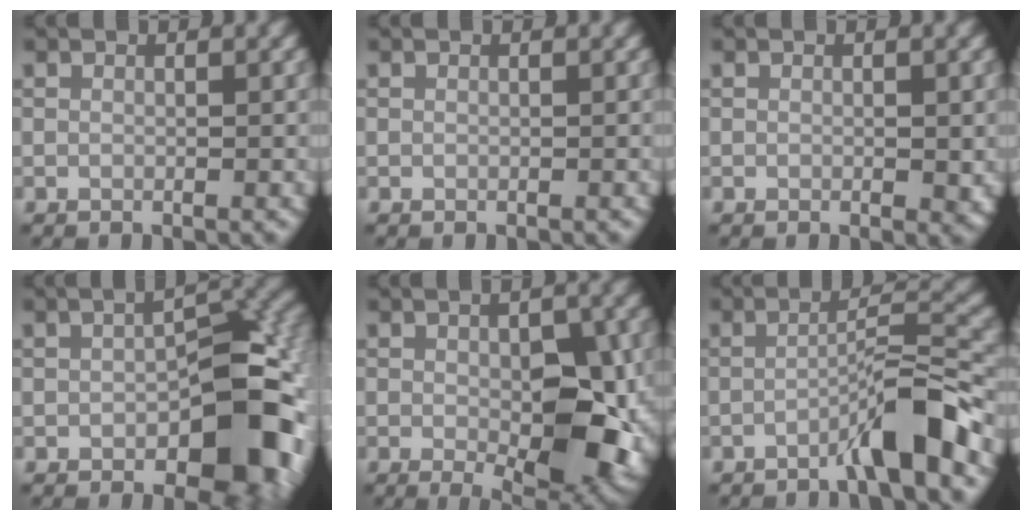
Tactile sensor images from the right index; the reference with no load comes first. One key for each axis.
{"total": 0.0}
{"total": 1.2, "fx": -0.2, "fy": 0.4, "fz": 1.1, "tx": -0.015, "ty": 0.000, "tz": 0.000}
{"total": 9.9, "fx": -2.8, "fy": 5.1, "fz": 8.0, "tx": -0.092, "ty": 0.010, "tz": -0.041}
{"total": 9.7, "fx": -1.1, "fy": 4.1, "fz": 8.7, "tx": -0.126, "ty": -0.018, "tz": -0.004}
{"total": 5.5, "fx": -3.2, "fy": 0.4, "fz": 4.5, "tx": -0.069, "ty": 0.021, "tz": -0.064}